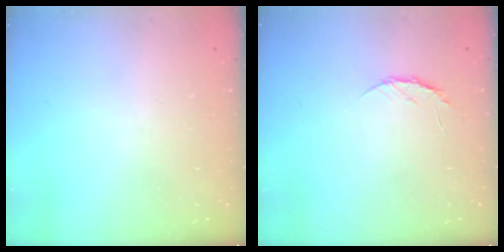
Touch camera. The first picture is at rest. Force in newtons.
{"total": 4.7, "press": 4.6, "slide": 0.4}